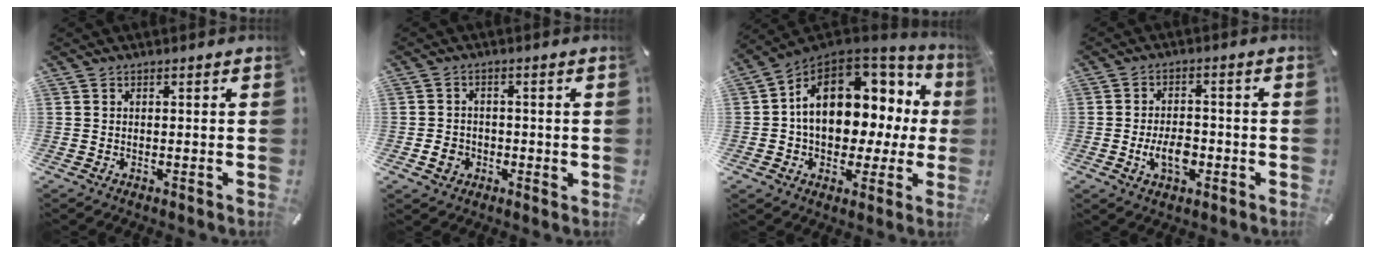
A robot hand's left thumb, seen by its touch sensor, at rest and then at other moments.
{"total": 4.0, "force": [-1.1, 3.5, 1.7], "torque": [-0.027, -0.001, -0.022]}
{"total": 16.2, "force": [2.8, 11.5, 11.0], "torque": [-0.154, -0.016, 0.050]}
{"total": 7.2, "force": [-2.1, 4.4, 5.3], "torque": [-0.112, 0.006, -0.038]}